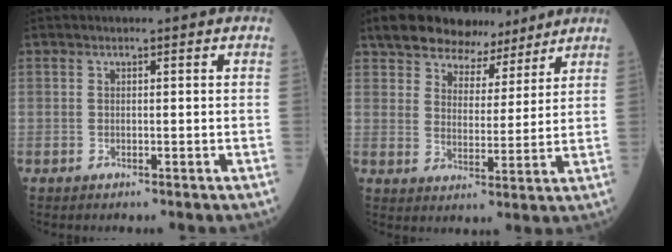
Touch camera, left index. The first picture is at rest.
{"total": 10.0, "force": [8.1, 4.9, 3.1], "torque": [-0.043, 0.020, 0.130]}